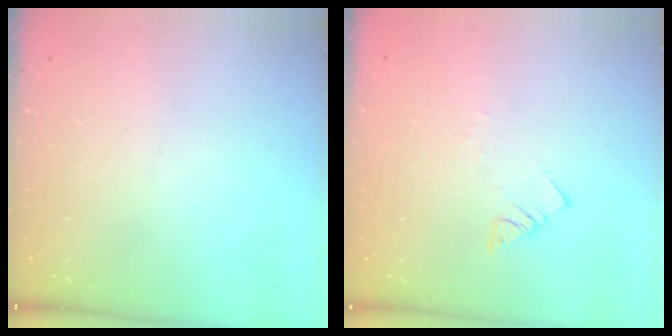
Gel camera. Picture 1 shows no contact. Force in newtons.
{"total": 1.7, "press": 1.7, "slide": 0.1}